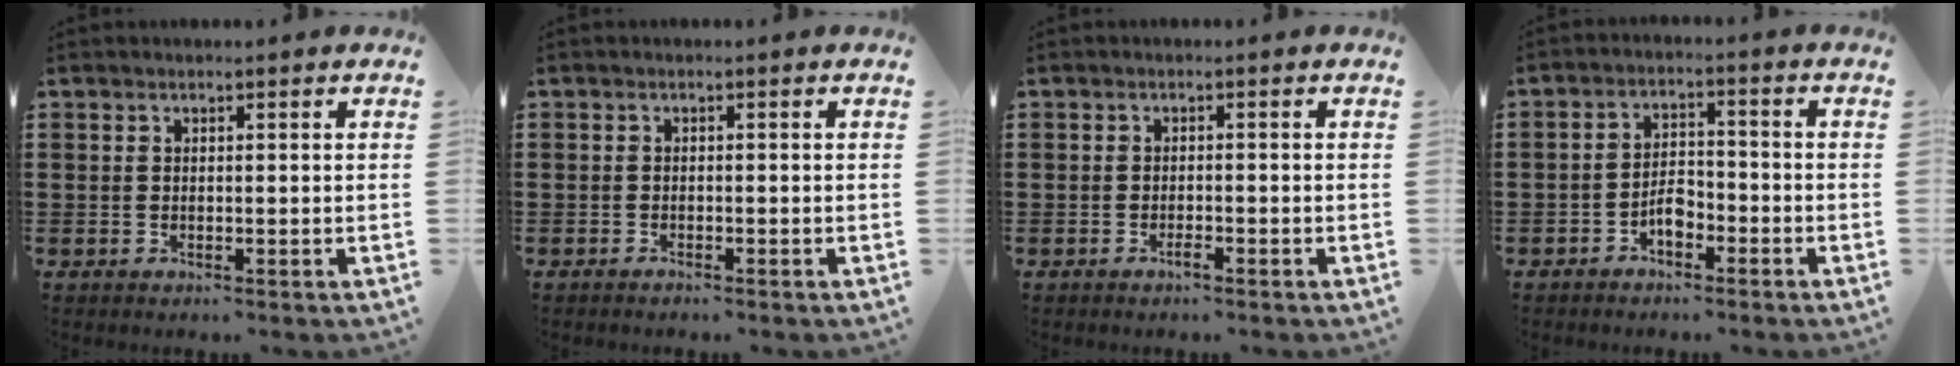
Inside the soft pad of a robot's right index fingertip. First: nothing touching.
{"total": 0.7, "force": [-0.7, 0.1, 0.2], "torque": [-0.005, -0.002, -0.014]}
{"total": 1.3, "force": [-0.9, 0.1, 0.9], "torque": [-0.017, -0.003, -0.016]}
{"total": 3.9, "force": [-2.1, 1.9, 2.6], "torque": [-0.055, 0.004, -0.043]}